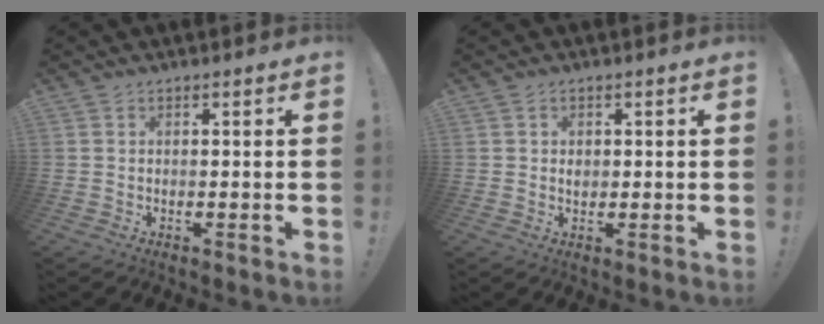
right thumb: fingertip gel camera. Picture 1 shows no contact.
{"total": 1.4, "force": [0.0, 1.2, 0.7], "torque": [-0.005, -0.001, -0.003]}